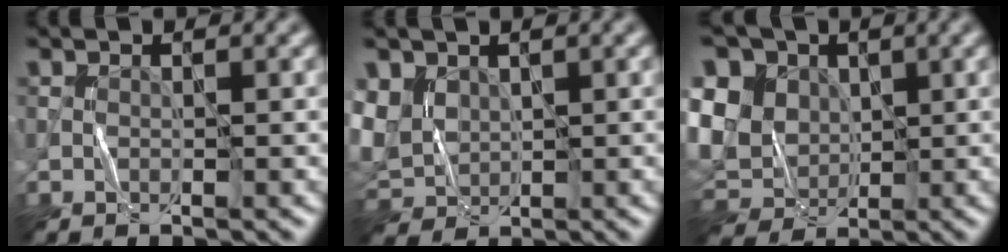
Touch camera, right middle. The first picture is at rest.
{"total": 4.7, "force": [1.4, 3.8, 2.4], "torque": [-0.063, 0.001, 0.025]}
{"total": 12.4, "force": [2.8, 10.1, 6.6], "torque": [-0.159, 0.025, 0.033]}